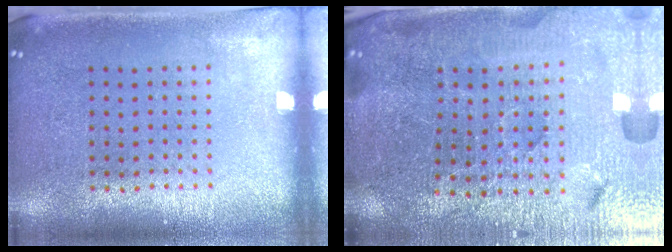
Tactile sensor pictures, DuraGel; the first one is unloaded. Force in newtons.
{"total": 5.1, "press": 4.9, "slide": 1.5}